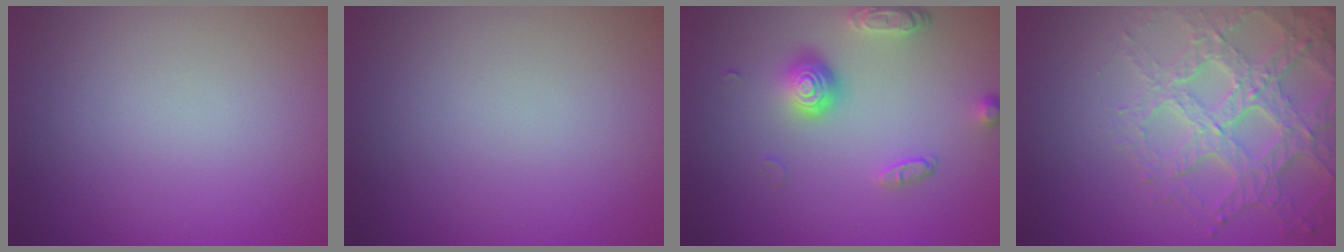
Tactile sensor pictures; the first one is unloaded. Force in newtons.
{"total": 0.0}
{"total": 3.8, "press": 2.8, "slide": 2.5}
{"total": 6.3, "press": 4.8, "slide": 4.1}